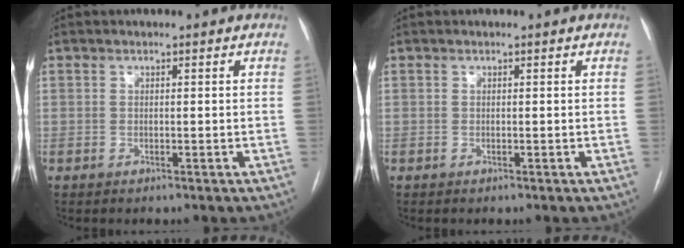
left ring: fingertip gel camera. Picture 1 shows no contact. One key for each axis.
{"total": 0.0}